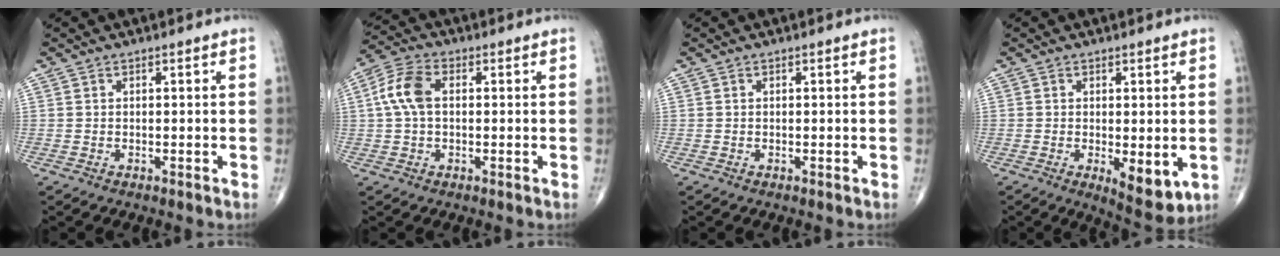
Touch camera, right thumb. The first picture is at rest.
{"total": 7.6, "force": [0.9, 4.6, 5.9], "torque": [-0.130, 0.022, 0.011]}
{"total": 0.0}
{"total": 7.0, "force": [-1.4, 3.0, 6.2], "torque": [-0.081, -0.020, -0.013]}